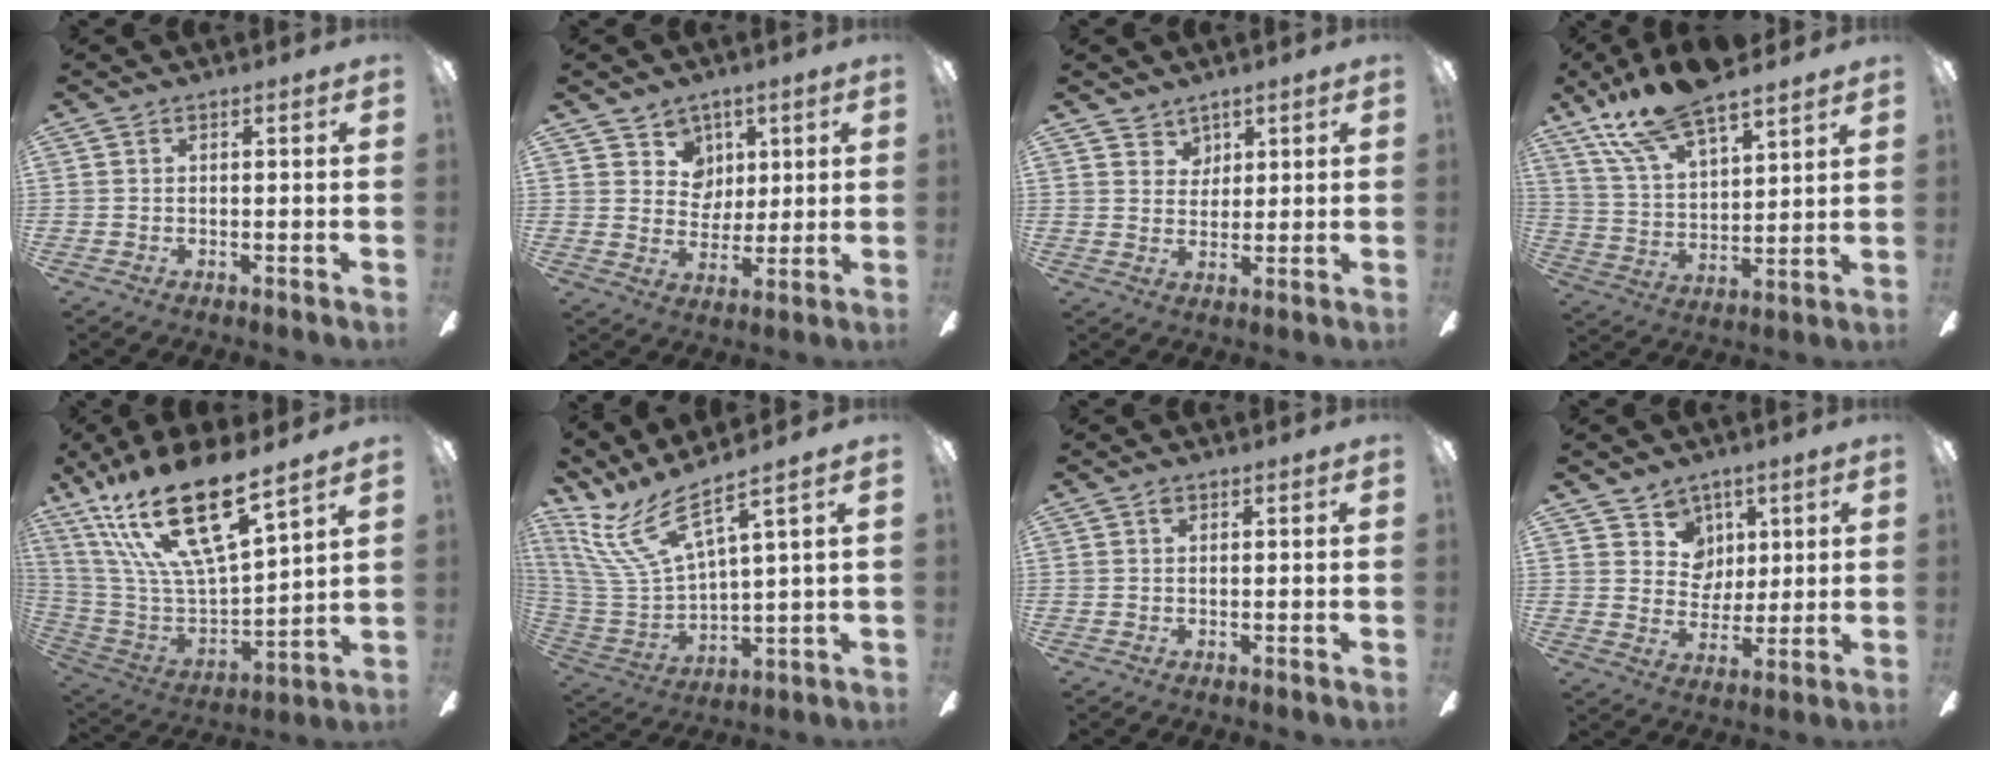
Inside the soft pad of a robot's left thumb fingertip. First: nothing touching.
{"total": 7.5, "force": [4.1, 6.2, 1.0], "torque": [-0.019, -0.018, 0.077]}
{"total": 3.8, "force": [2.9, 2.5, -0.3], "torque": [0.008, -0.015, 0.052]}
{"total": 16.6, "force": [13.4, 5.0, 8.6], "torque": [-0.174, -0.068, 0.237]}
{"total": 23.7, "force": [15.6, 6.8, 16.4], "torque": [-0.333, -0.106, 0.269]}
{"total": 16.9, "force": [10.2, 5.6, 12.3], "torque": [-0.281, -0.059, 0.177]}
{"total": 0.8, "force": [0.4, 0.5, 0.5], "torque": [-0.011, 0.002, 0.007]}
{"total": 8.2, "force": [4.5, 6.8, 1.1], "torque": [-0.016, -0.025, 0.084]}